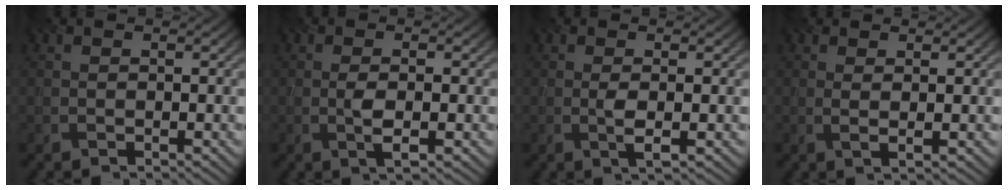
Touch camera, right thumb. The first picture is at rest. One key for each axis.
{"total": 2.3, "fx": -0.4, "fy": 0.8, "fz": 2.1, "tx": -0.047, "ty": -0.003, "tz": -0.006}
{"total": 1.7, "fx": 0.0, "fy": 0.3, "fz": 1.7, "tx": -0.037, "ty": -0.003, "tz": -0.001}
{"total": 1.4, "fx": 0.8, "fy": 0.2, "fz": 1.2, "tx": -0.030, "ty": -0.002, "tz": 0.012}